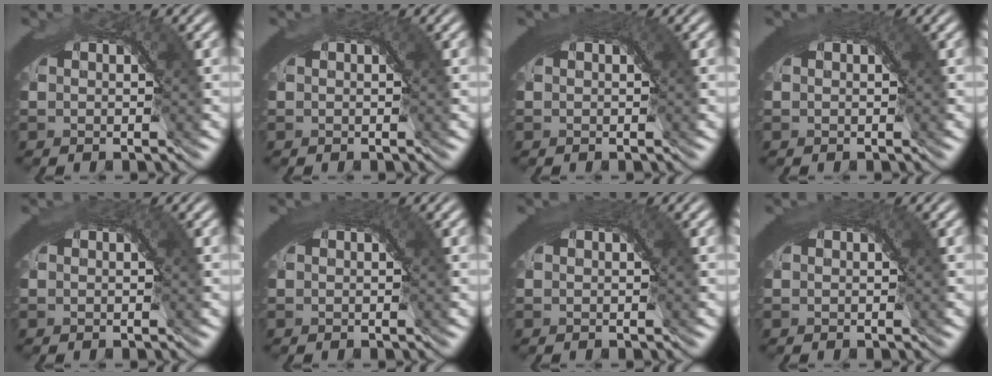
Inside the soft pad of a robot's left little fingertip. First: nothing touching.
{"total": 0.5, "force": [0.2, 0.2, 0.4], "torque": [-0.005, 0.000, 0.002]}
{"total": 1.5, "force": [0.9, 0.4, 1.2], "torque": [-0.010, 0.003, 0.010]}
{"total": 1.5, "force": [0.9, 0.3, 1.1], "torque": [-0.011, 0.002, 0.010]}
{"total": 0.9, "force": [0.4, 0.3, 0.7], "torque": [-0.005, 0.002, 0.005]}
{"total": 1.4, "force": [0.8, 0.3, 1.1], "torque": [-0.009, 0.002, 0.009]}
{"total": 1.3, "force": [0.7, 0.3, 1.0], "torque": [-0.007, 0.001, 0.009]}
{"total": 1.1, "force": [0.7, 0.2, 0.9], "torque": [-0.006, 0.002, 0.008]}